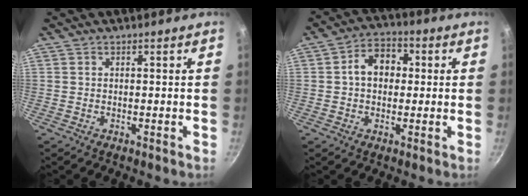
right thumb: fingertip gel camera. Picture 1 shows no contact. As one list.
[{"total": 8.1, "force": [0.9, 6.1, 5.2], "torque": [-0.048, 0.018, 0.002]}]